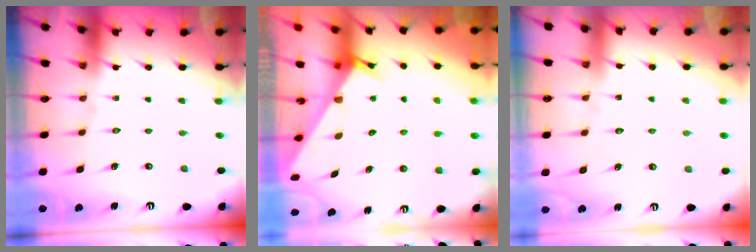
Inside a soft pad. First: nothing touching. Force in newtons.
{"total": 3.1, "press": 3.1, "slide": 0.3}
{"total": 4.7, "press": 4.7, "slide": 0.5}